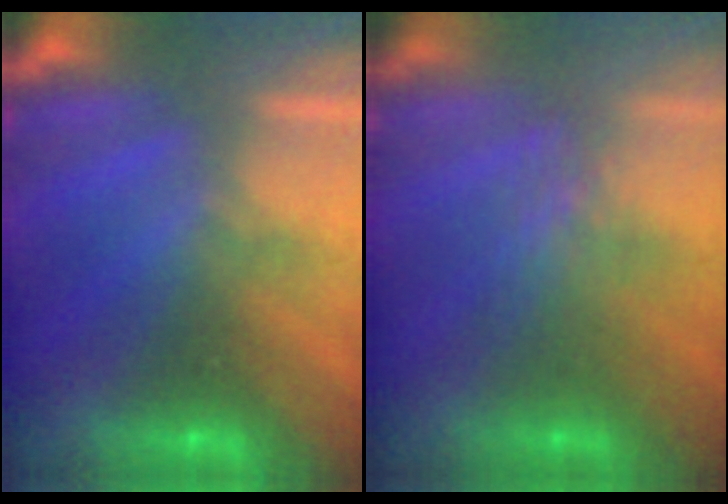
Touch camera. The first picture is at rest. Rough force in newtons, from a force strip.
{"total": 3.0}